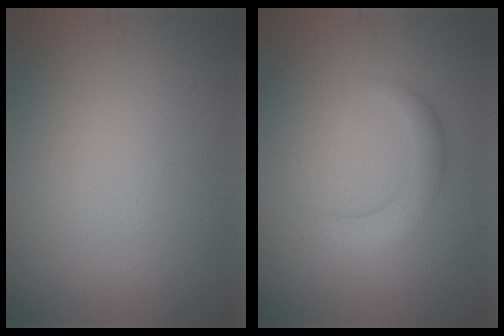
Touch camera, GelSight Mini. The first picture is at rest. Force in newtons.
{"total": 2.4, "press": 2.4, "slide": 0.0}